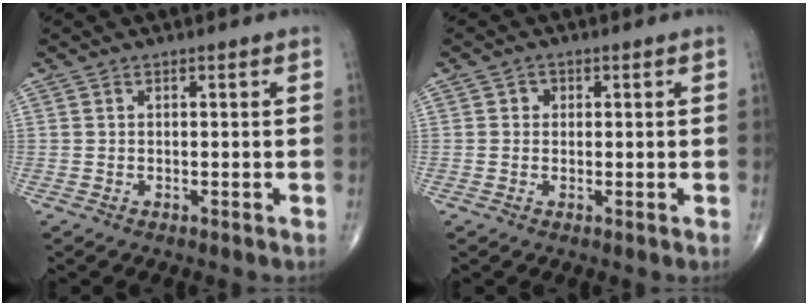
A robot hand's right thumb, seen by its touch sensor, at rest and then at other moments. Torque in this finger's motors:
{"motor_torque": [-0.31, 0.14, -0.10, -0.05, 0.01]}